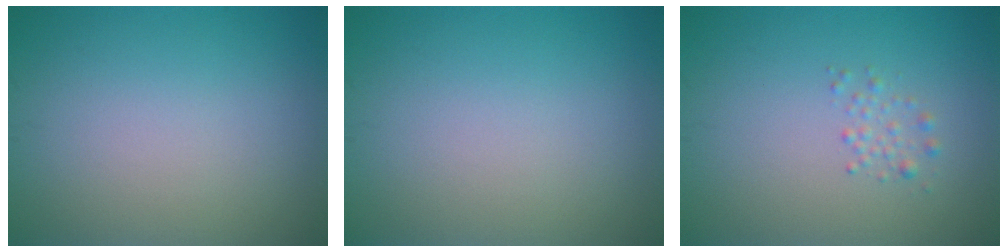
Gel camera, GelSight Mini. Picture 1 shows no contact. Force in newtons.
{"total": 0.0}
{"total": 1.5, "press": 1.5, "slide": 0.0}